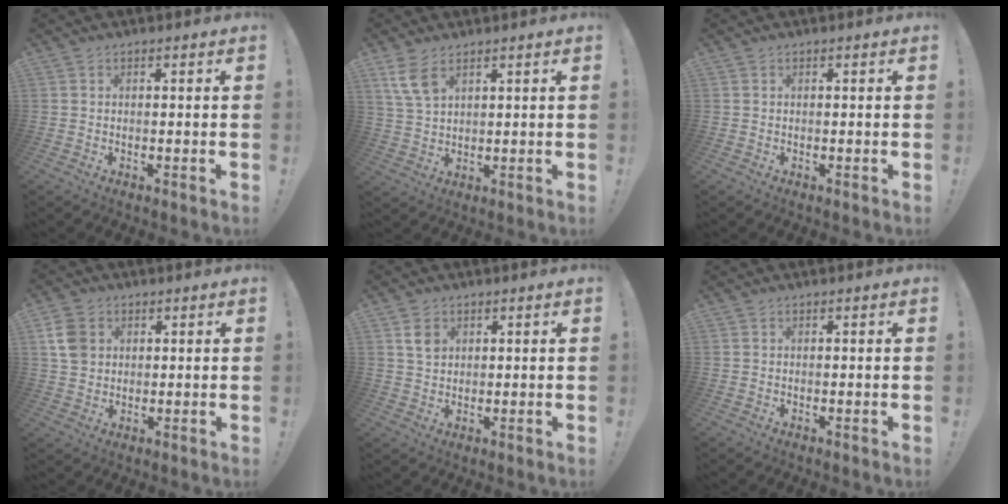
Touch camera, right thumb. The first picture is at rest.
{"total": 7.0, "force": [4.3, 3.3, 4.4], "torque": [-0.076, -0.017, 0.081]}
{"total": 0.0}
{"total": 8.1, "force": [2.4, 6.3, 4.4], "torque": [-0.080, 0.003, 0.049]}
{"total": 4.8, "force": [2.0, 3.8, 2.2], "torque": [-0.020, -0.005, 0.034]}
{"total": 0.0}